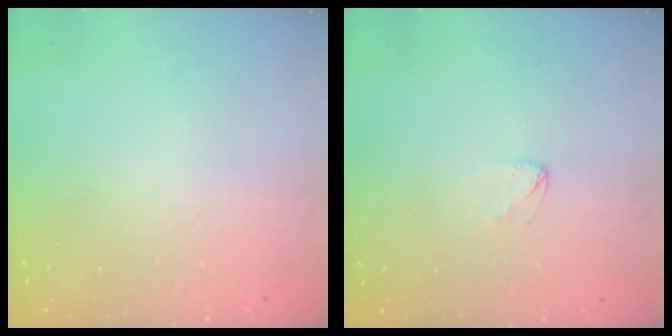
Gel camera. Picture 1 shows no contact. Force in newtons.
{"total": 2.5, "press": 2.5, "slide": 0.2}